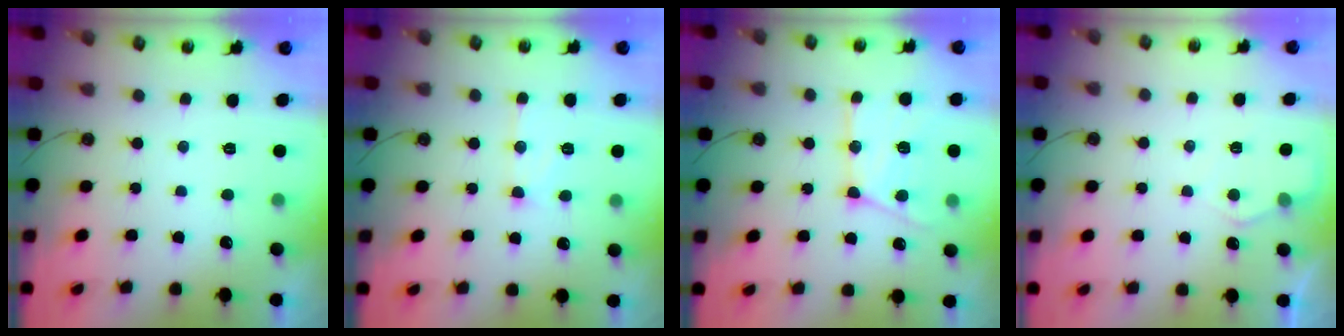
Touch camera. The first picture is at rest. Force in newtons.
{"total": 10.5, "press": 10.5, "slide": 1.0}
{"total": 16.7, "press": 16.5, "slide": 2.0}
{"total": 5.0, "press": 4.9, "slide": 0.4}